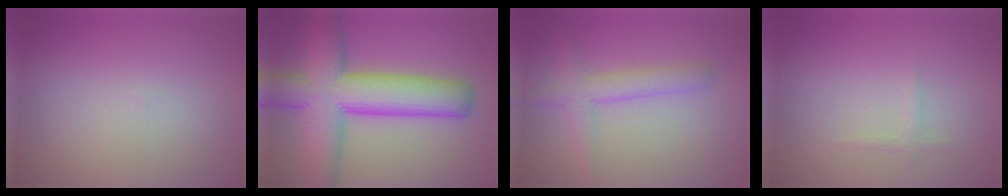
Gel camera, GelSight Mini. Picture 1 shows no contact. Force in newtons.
{"total": 11.1, "press": 11.1, "slide": 0.4}
{"total": 3.1, "press": 3.1, "slide": 0.1}
{"total": 0.7, "press": 0.7, "slide": 0.1}